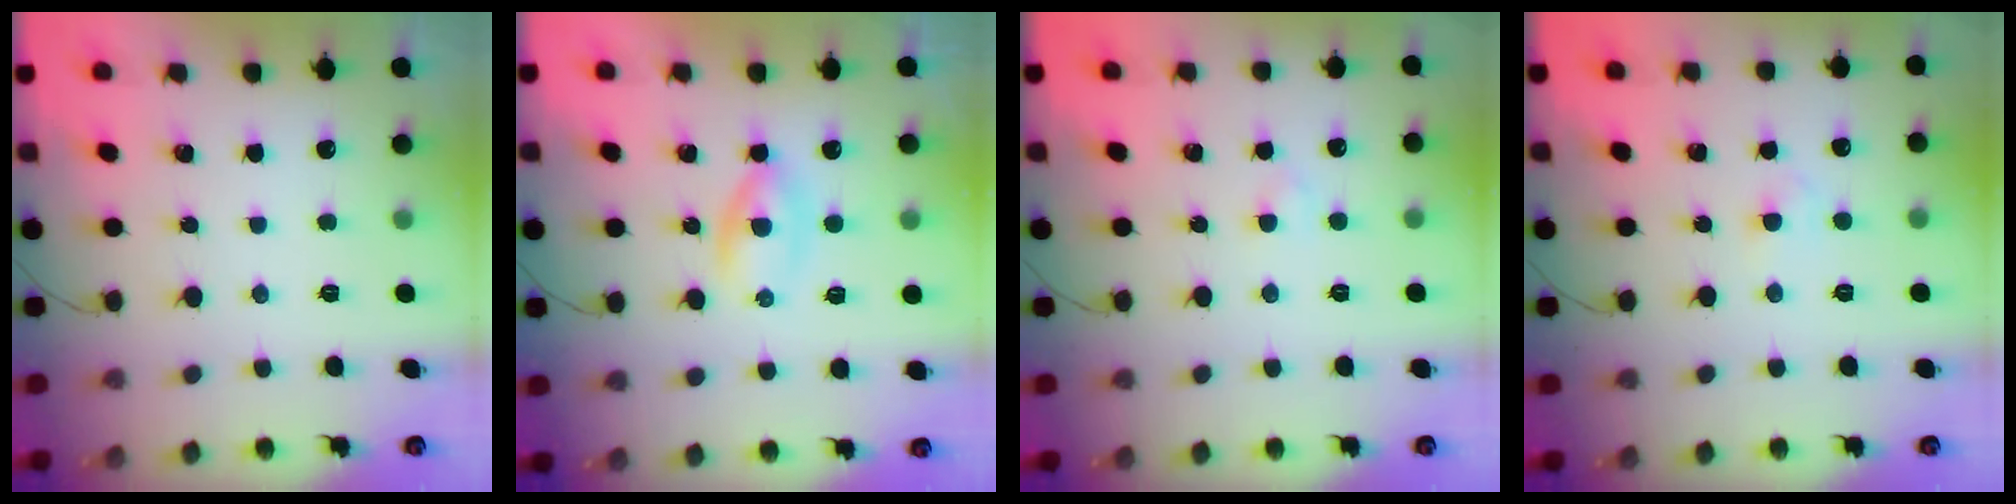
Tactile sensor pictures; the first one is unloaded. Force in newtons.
{"total": 3.0, "press": 2.8, "slide": 1.2}
{"total": 1.9, "press": 1.7, "slide": 0.9}
{"total": 2.4, "press": 2.3, "slide": 0.9}